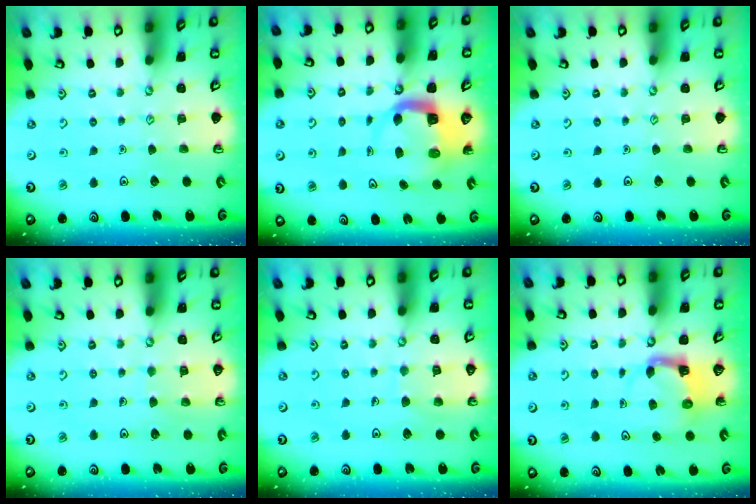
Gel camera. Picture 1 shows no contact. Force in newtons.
{"total": 5.8, "press": 5.8, "slide": 0.9}
{"total": 0.0}
{"total": 5.2, "press": 5.2, "slide": 0.4}
{"total": 6.2, "press": 6.2, "slide": 0.5}
{"total": 3.9, "press": 3.9, "slide": 0.7}